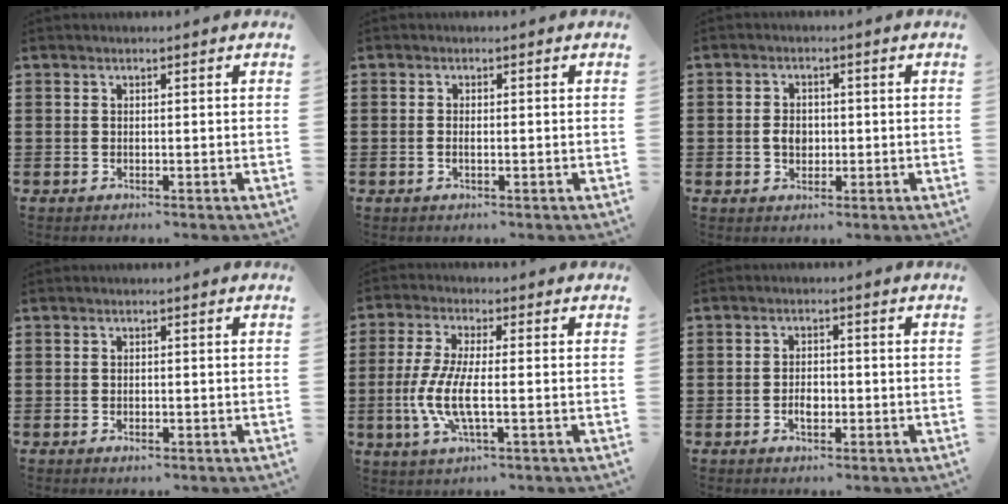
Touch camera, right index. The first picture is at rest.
{"total": 0.8, "force": [-0.2, 0.2, 0.7], "torque": [-0.014, -0.002, -0.004]}
{"total": 2.9, "force": [-0.2, 2.0, 2.1], "torque": [-0.036, 0.000, -0.006]}
{"total": 0.8, "force": [-0.3, 0.3, 0.6], "torque": [-0.013, -0.004, -0.005]}
{"total": 7.6, "force": [-1.9, 2.0, 7.1], "torque": [-0.163, -0.015, -0.043]}
{"total": 2.8, "force": [-0.9, 1.4, 2.3], "torque": [-0.043, 0.004, -0.016]}